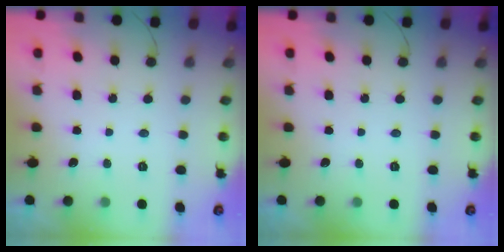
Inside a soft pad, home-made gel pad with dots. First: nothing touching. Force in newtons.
{"total": 0.0}